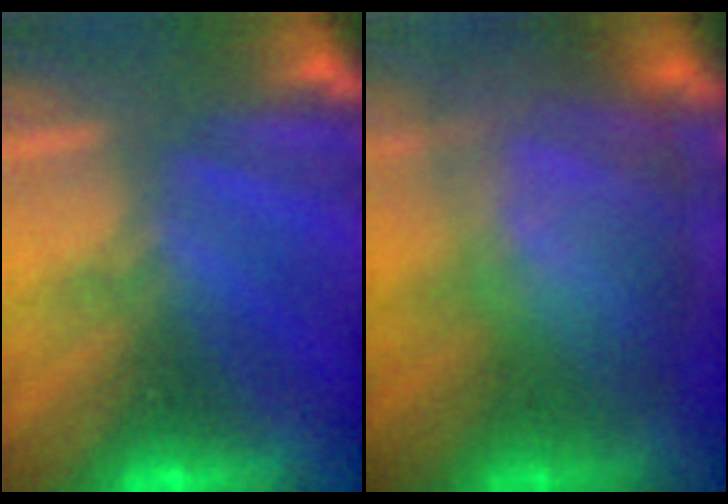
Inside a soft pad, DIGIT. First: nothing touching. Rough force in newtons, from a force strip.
{"total": 7.5}